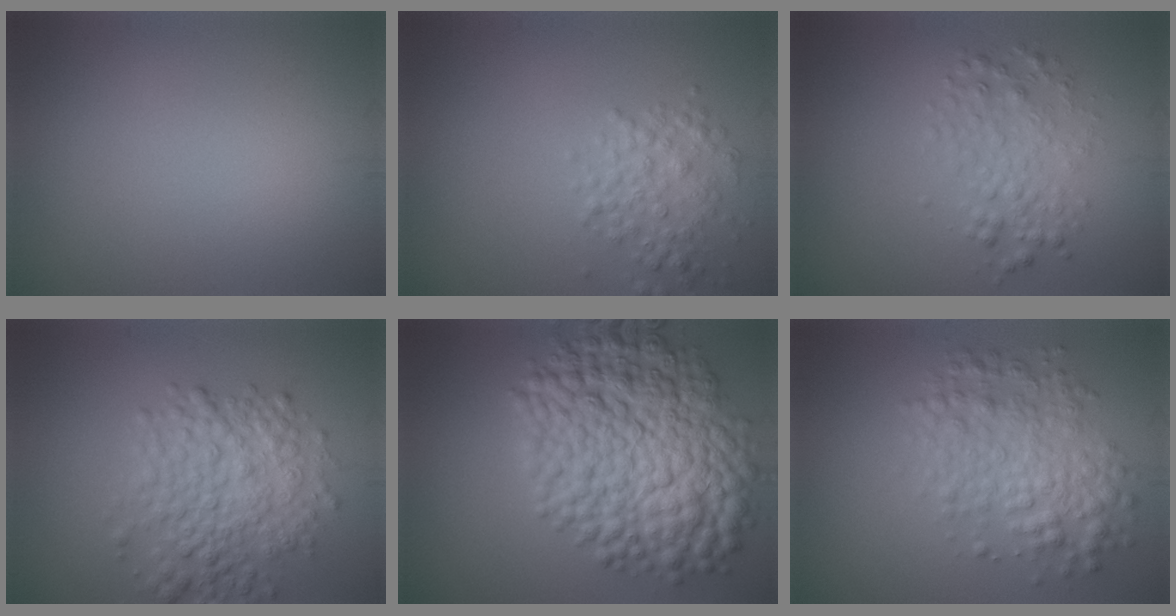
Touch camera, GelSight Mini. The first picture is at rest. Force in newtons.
{"total": 2.8, "press": 2.8, "slide": 0.1}
{"total": 2.8, "press": 2.8, "slide": 0.0}
{"total": 6.0, "press": 6.0, "slide": 0.2}
{"total": 12.2, "press": 12.2, "slide": 0.2}
{"total": 4.9, "press": 4.9, "slide": 0.1}